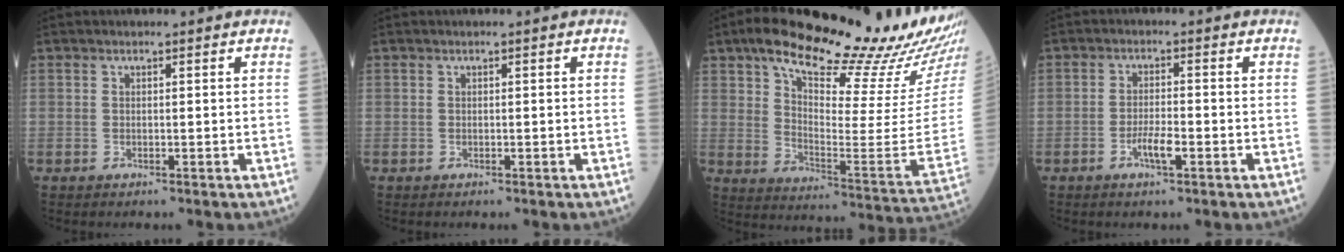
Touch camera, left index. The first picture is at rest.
{"total": 0.0}
{"total": 27.1, "force": [22.7, 2.2, 14.6], "torque": [-0.233, -0.064, 0.304]}
{"total": 3.2, "force": [-1.5, 0.6, 2.8], "torque": [-0.057, 0.000, -0.029]}